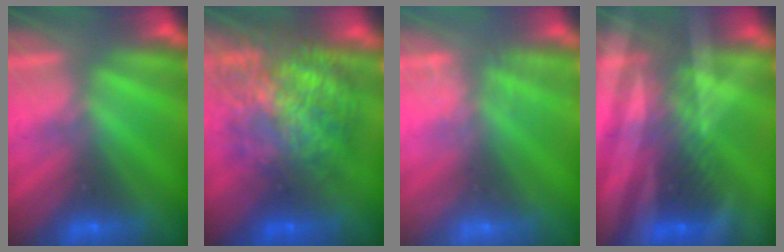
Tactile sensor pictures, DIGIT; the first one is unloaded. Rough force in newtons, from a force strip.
{"total": 7.0}
{"total": 2.5}
{"total": 2.9}